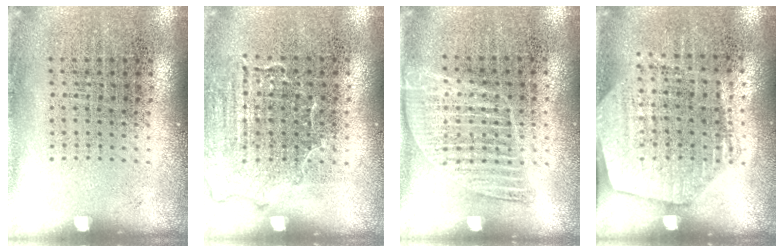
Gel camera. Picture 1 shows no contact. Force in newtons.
{"total": 1.4, "press": 1.2, "slide": 0.7}
{"total": 1.3, "press": 1.1, "slide": 0.5}
{"total": 1.6, "press": 1.4, "slide": 0.8}